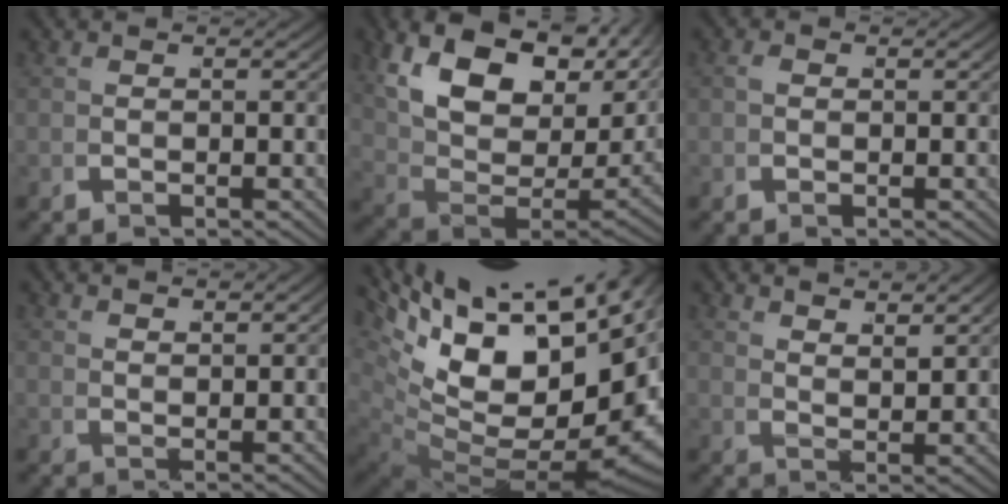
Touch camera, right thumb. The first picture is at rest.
{"total": 15.6, "force": [5.0, 8.8, 11.8], "torque": [-0.210, -0.011, 0.087]}
{"total": 0.5, "force": [0.2, 0.4, 0.3], "torque": [-0.009, -0.007, 0.005]}
{"total": 2.1, "force": [2.1, -0.2, 0.3], "torque": [0.003, 0.004, 0.044]}
{"total": 23.6, "force": [2.7, 15.3, 17.7], "torque": [-0.304, -0.043, 0.063]}
{"total": 3.5, "force": [3.3, 0.2, 1.2], "torque": [-0.010, 0.001, 0.068]}